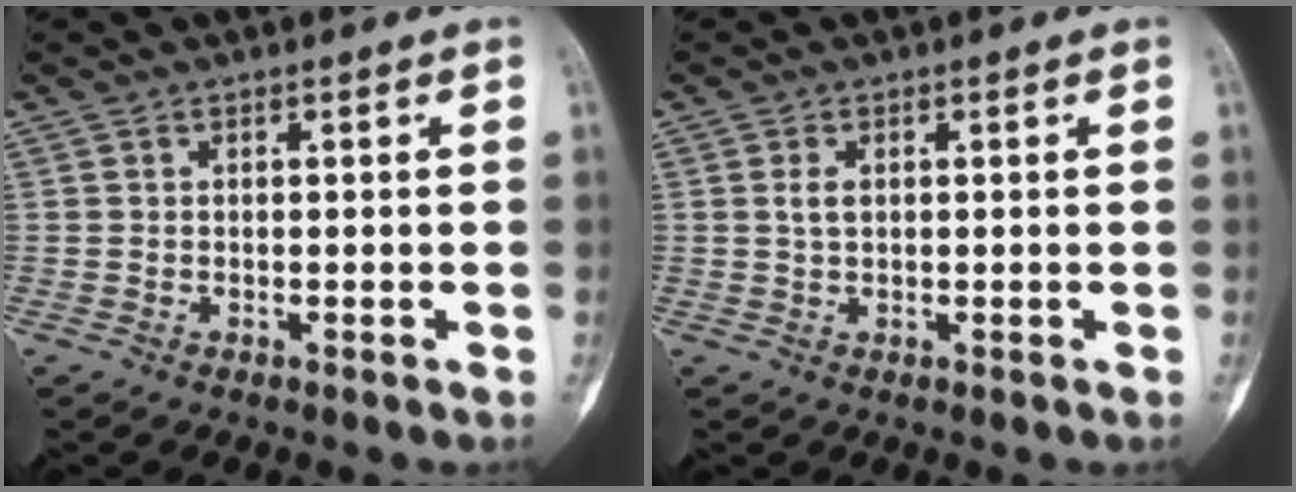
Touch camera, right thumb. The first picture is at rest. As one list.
[{"total": 2.0, "force": [0.5, 1.2, 1.5], "torque": [-0.025, 0.000, 0.008]}]